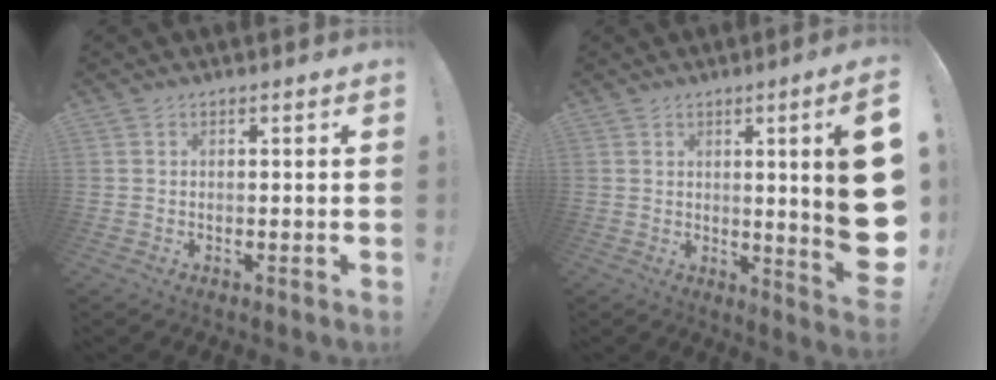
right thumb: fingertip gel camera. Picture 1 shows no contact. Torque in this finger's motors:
{"motor_torque": [1.63, 3.10, 0.37, 0.06, 0.24]}